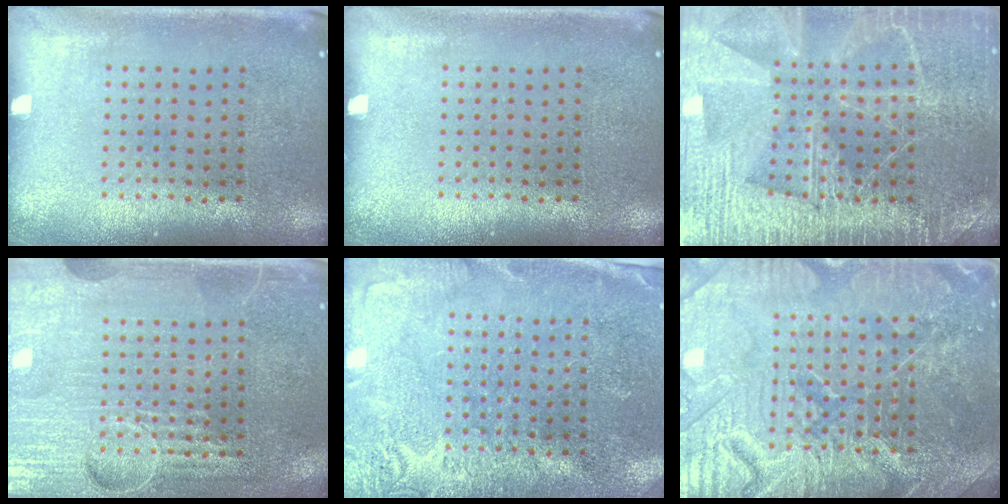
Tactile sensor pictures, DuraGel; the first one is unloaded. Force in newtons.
{"total": 0.0}
{"total": 6.5, "press": 6.4, "slide": 0.8}
{"total": 4.2, "press": 4.1, "slide": 1.1}
{"total": 2.8, "press": 2.7, "slide": 0.5}
{"total": 7.9, "press": 7.8, "slide": 1.0}